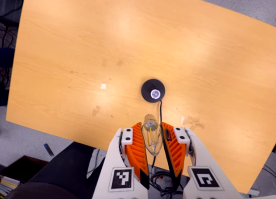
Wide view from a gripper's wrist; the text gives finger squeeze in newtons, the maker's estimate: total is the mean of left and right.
{"total": 13.7, "left": 15.4, "right": 11.9}